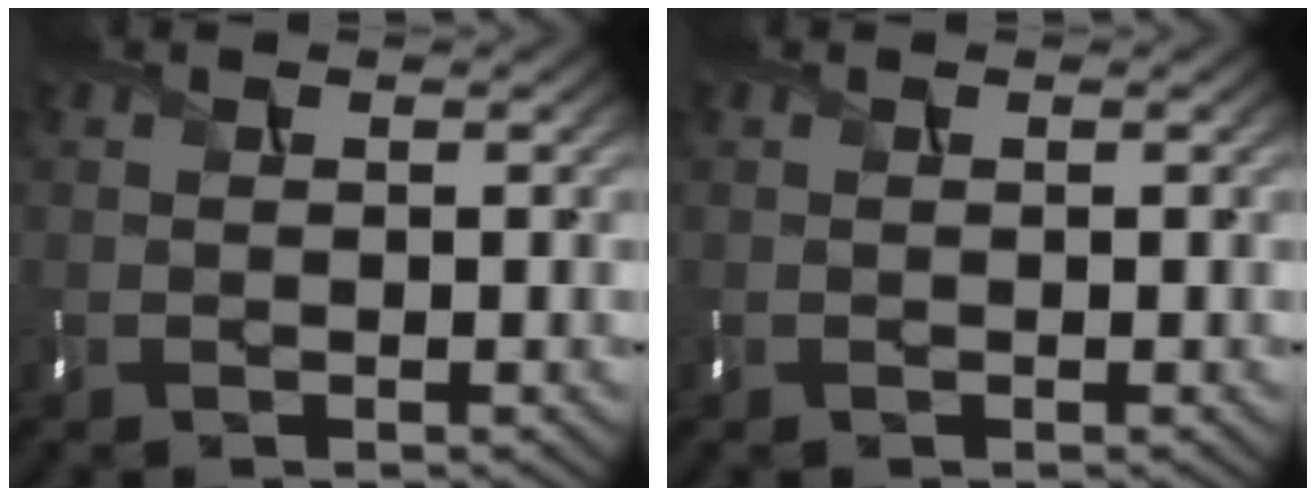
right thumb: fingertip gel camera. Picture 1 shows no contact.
{"total": 0.0}